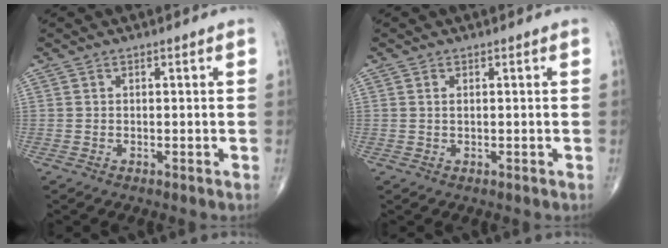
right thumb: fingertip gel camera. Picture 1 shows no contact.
{"total": 0.6, "force": [0.2, 0.2, 0.5], "torque": [-0.014, 0.003, 0.006]}